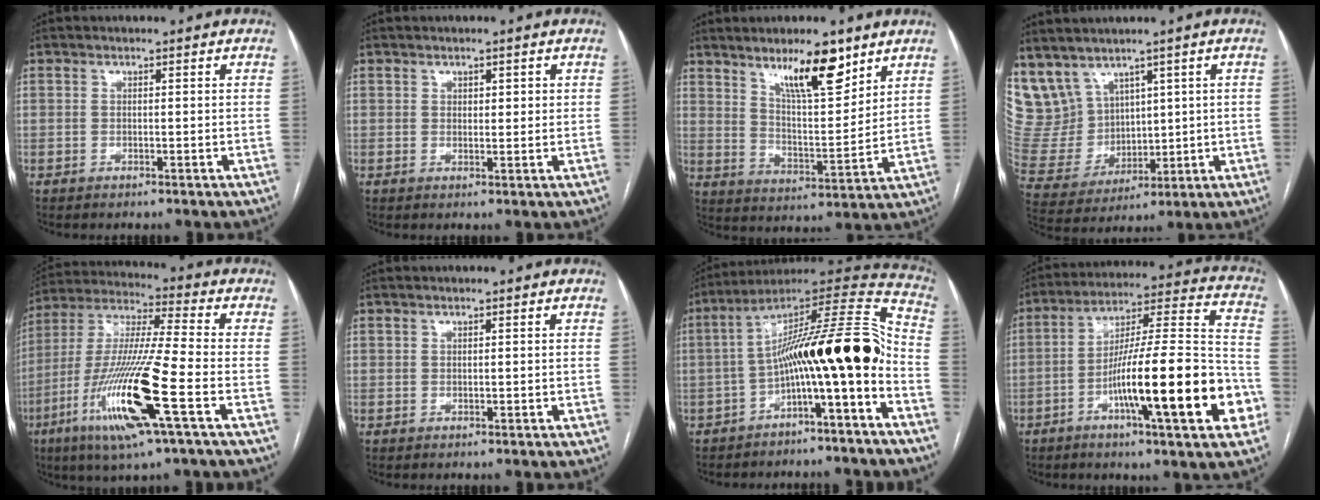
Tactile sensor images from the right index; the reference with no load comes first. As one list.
[{"total": 2.0, "force": [0.9, 1.0, 1.5], "torque": [-0.018, 0.002, 0.011]}, {"total": 11.4, "force": [7.6, 2.6, 8.0], "torque": [-0.134, -0.005, 0.134]}, {"total": 11.7, "force": [7.7, 8.1, 3.3], "torque": [-0.095, 0.033, 0.186]}, {"total": 18.8, "force": [-7.2, 0.5, 17.4], "torque": [-0.368, -0.027, -0.138]}, {"total": 0.0}, {"total": 18.3, "force": [-4.4, 1.7, 17.7], "torque": [-0.277, 0.040, -0.068]}, {"total": 22.4, "force": [-7.8, 1.9, 20.9], "torque": [-0.295, 0.004, -0.121]}]